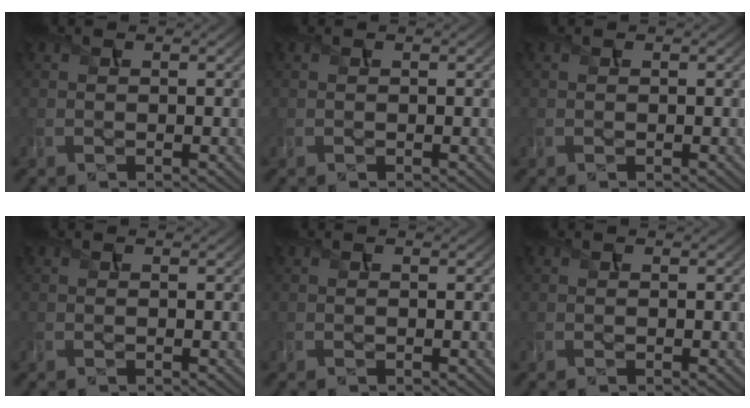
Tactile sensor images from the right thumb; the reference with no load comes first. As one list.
[{"total": 0.0}, {"total": 0.0}, {"total": 0.0}, {"total": 0.0}, {"total": 0.0}]